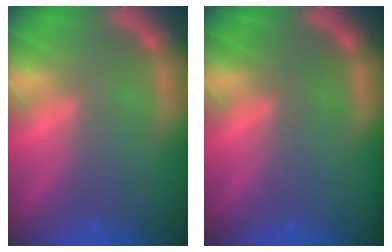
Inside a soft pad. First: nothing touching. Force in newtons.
{"total": 0.0}